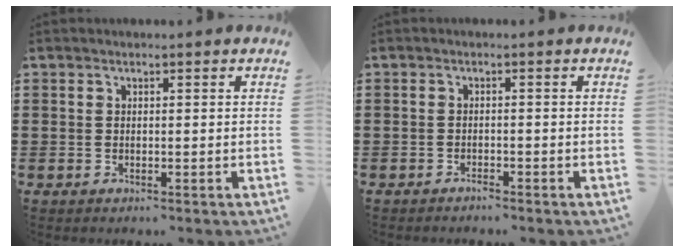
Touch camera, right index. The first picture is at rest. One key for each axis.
{"total": 1.0, "fx": -1.0, "fy": -0.1, "fz": 0.2, "tx": -0.007, "ty": -0.004, "tz": -0.018}